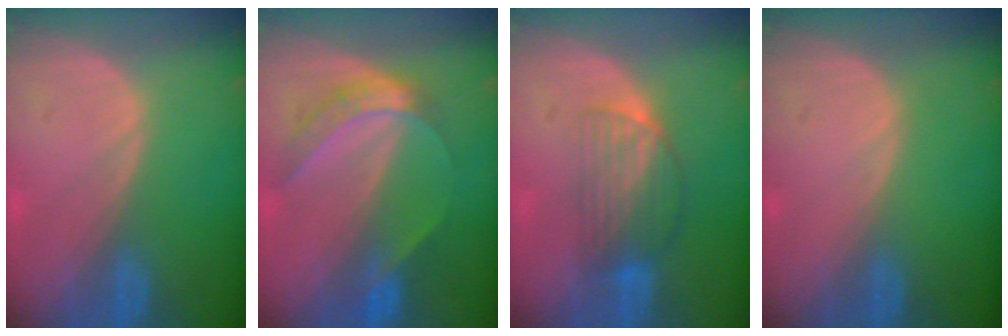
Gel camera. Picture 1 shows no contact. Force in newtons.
{"total": 6.3, "press": 5.2, "slide": 3.4}
{"total": 6.5, "press": 5.5, "slide": 3.5}
{"total": 0.0}